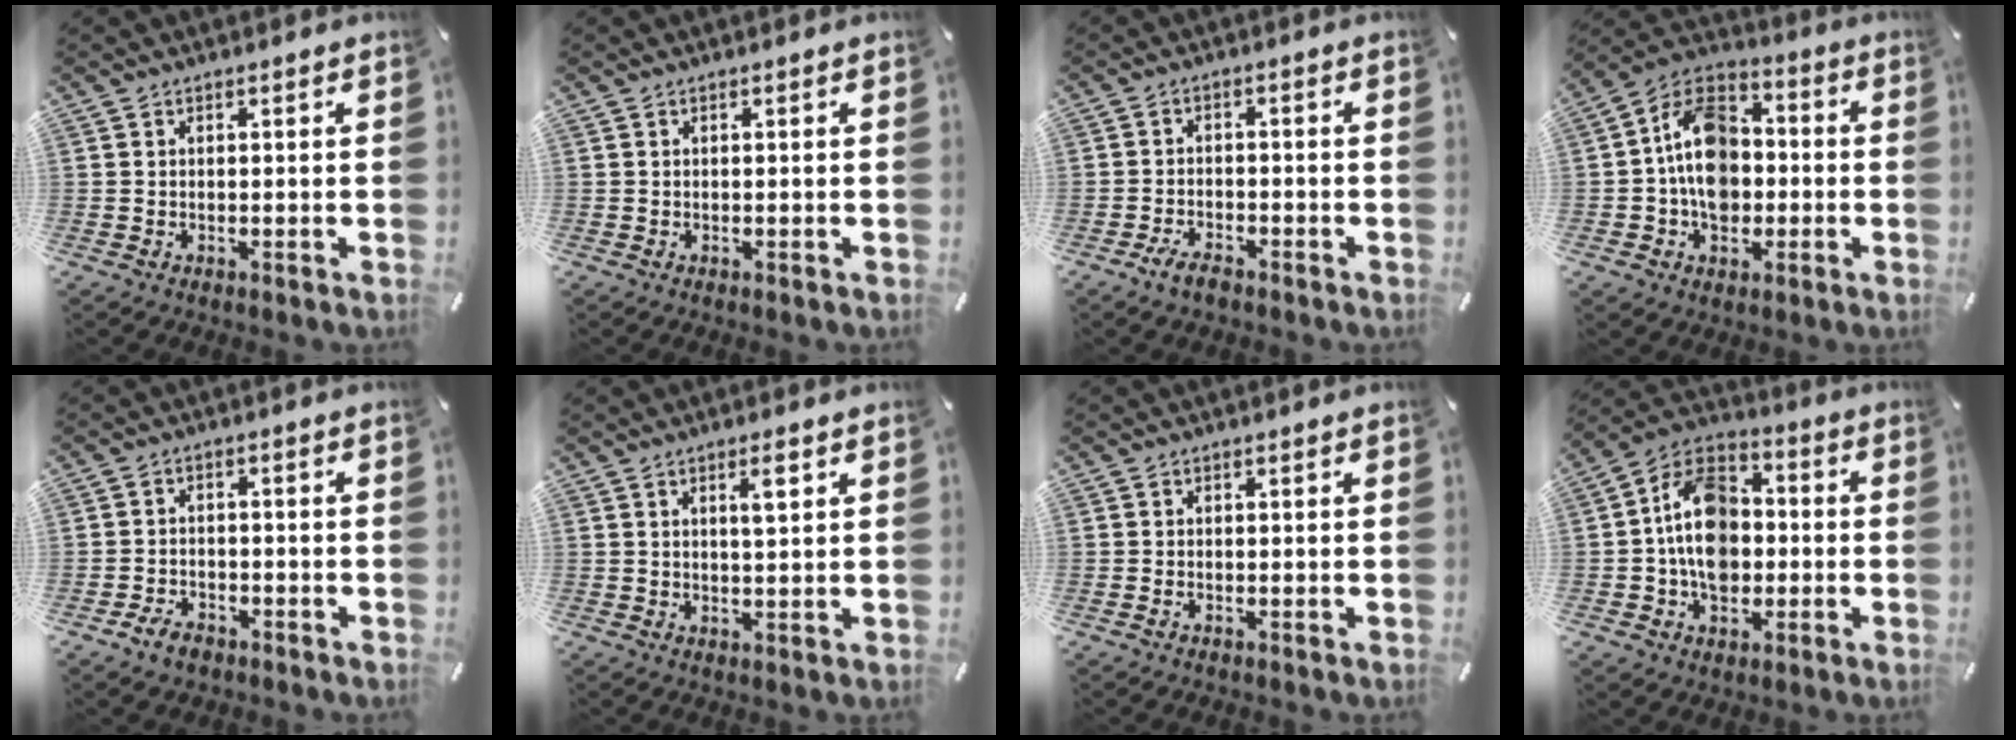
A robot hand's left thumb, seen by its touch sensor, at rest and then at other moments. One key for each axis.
{"total": 0.0}
{"total": 3.8, "fx": -3.0, "fy": 1.4, "fz": 1.9, "tx": -0.043, "ty": 0.014, "tz": -0.059}
{"total": 14.0, "fx": -1.7, "fy": 10.9, "fz": 8.6, "tx": -0.154, "ty": 0.027, "tz": -0.031}
{"total": 4.1, "fx": -3.0, "fy": 2.3, "fz": 1.7, "tx": -0.038, "ty": 0.015, "tz": -0.059}
{"total": 3.8, "fx": 1.8, "fy": 0.7, "fz": 3.3, "tx": -0.052, "ty": -0.004, "tz": 0.025}
{"total": 0.6, "fx": -0.3, "fy": 0.2, "fz": 0.5, "tx": -0.012, "ty": -0.003, "tz": -0.004}
{"total": 14.8, "fx": -1.9, "fy": 11.3, "fz": 9.4, "tx": -0.174, "ty": 0.025, "tz": -0.035}